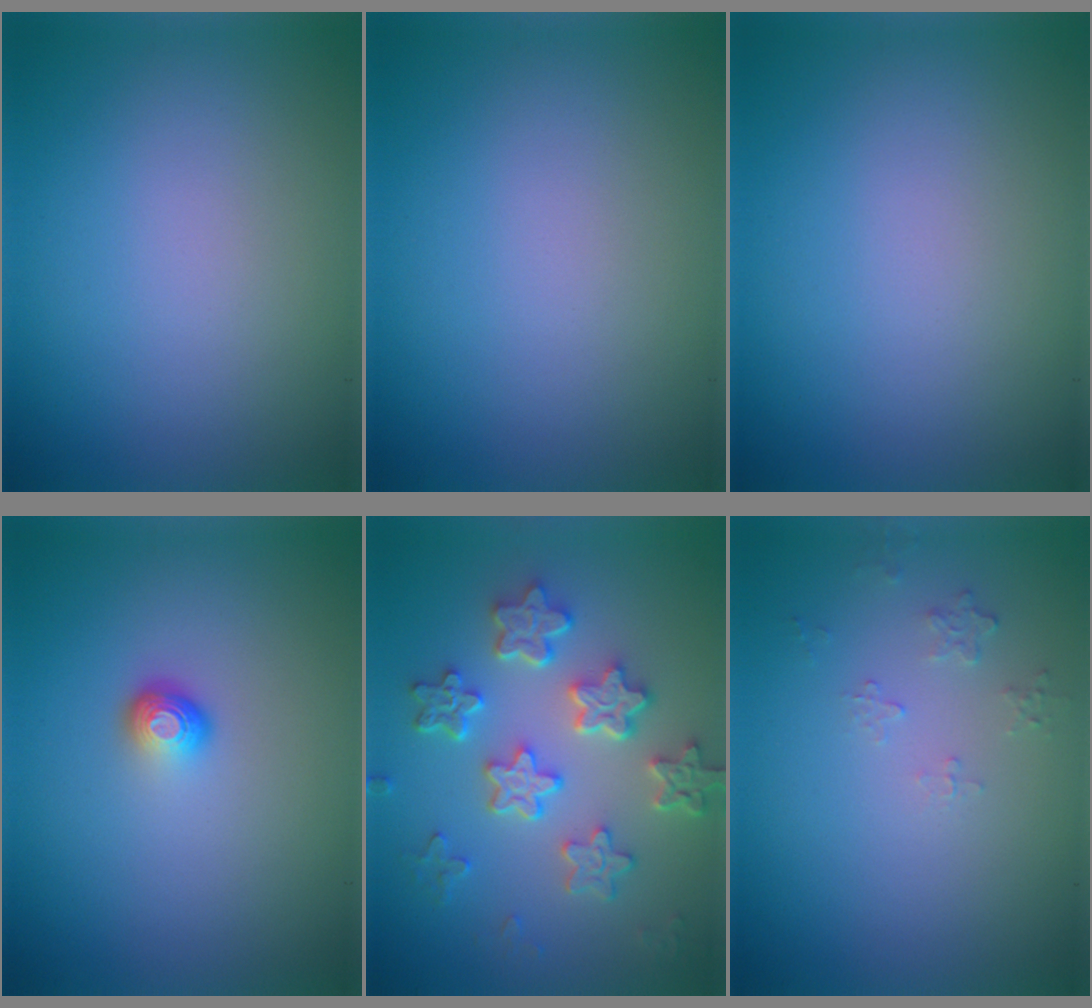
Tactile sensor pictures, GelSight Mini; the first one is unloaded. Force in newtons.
{"total": 0.0}
{"total": 0.0}
{"total": 1.6, "press": 1.1, "slide": 1.2}
{"total": 5.9, "press": 4.8, "slide": 3.4}
{"total": 0.7, "press": 0.5, "slide": 0.5}